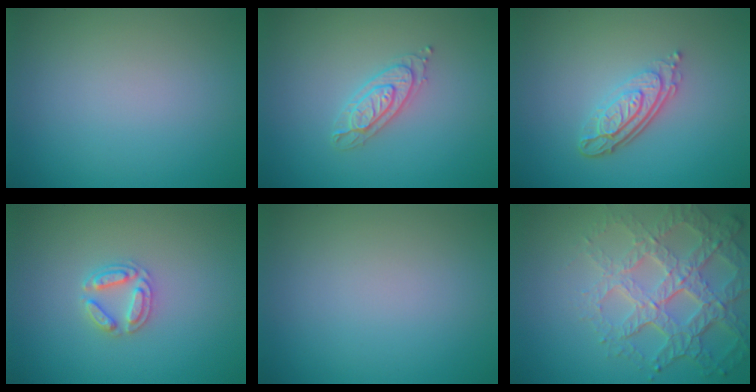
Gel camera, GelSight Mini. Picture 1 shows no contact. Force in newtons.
{"total": 2.2, "press": 2.1, "slide": 0.4}
{"total": 4.1, "press": 2.9, "slide": 3.0}
{"total": 2.5, "press": 2.5, "slide": 0.4}
{"total": 0.0}
{"total": 7.4, "press": 5.2, "slide": 5.2}